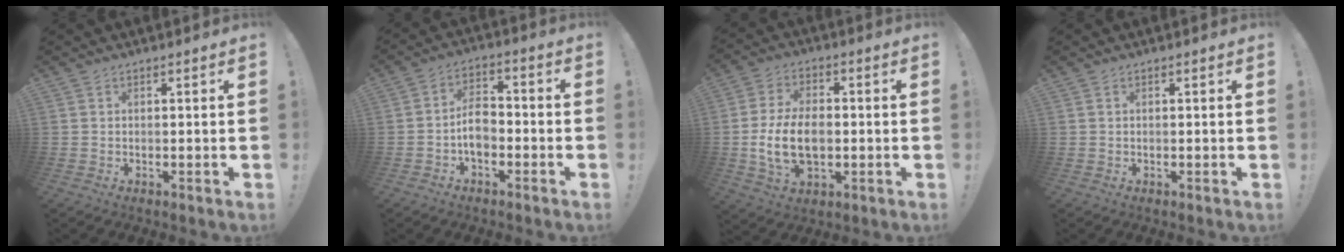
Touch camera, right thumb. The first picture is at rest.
{"total": 7.3, "force": [-2.4, 4.6, 5.2], "torque": [-0.093, 0.015, -0.042]}
{"total": 14.5, "force": [-1.8, 9.3, 11.0], "torque": [-0.202, 0.002, -0.032]}
{"total": 0.0}